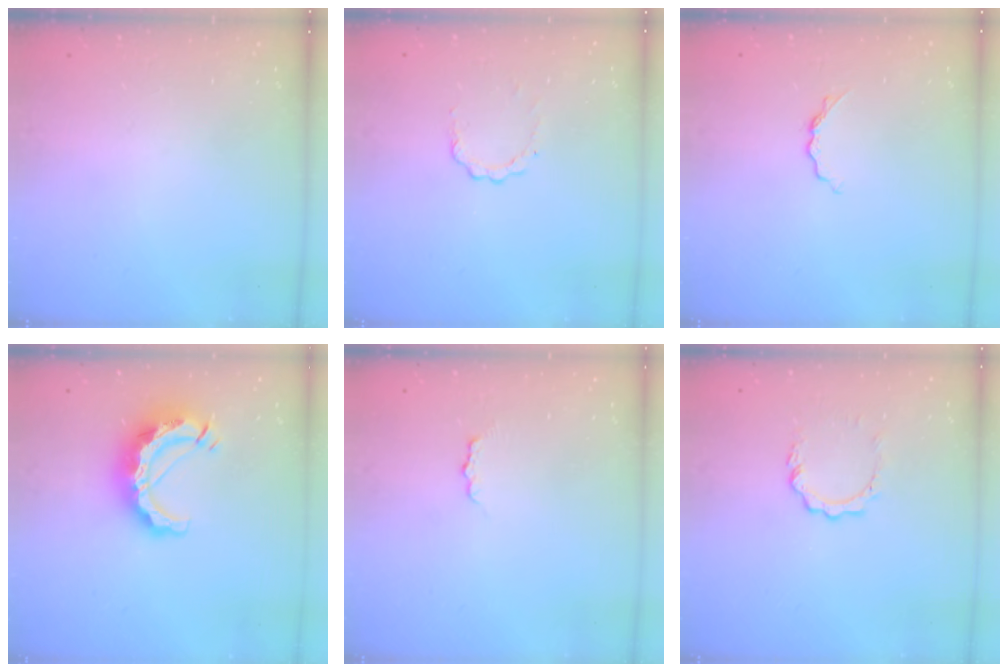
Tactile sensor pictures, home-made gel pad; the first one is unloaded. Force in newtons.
{"total": 2.5, "press": 2.5, "slide": 0.3}
{"total": 5.1, "press": 5.0, "slide": 0.7}
{"total": 13.2, "press": 13.2, "slide": 1.4}
{"total": 2.9, "press": 2.9, "slide": 0.3}
{"total": 4.7, "press": 4.7, "slide": 0.4}